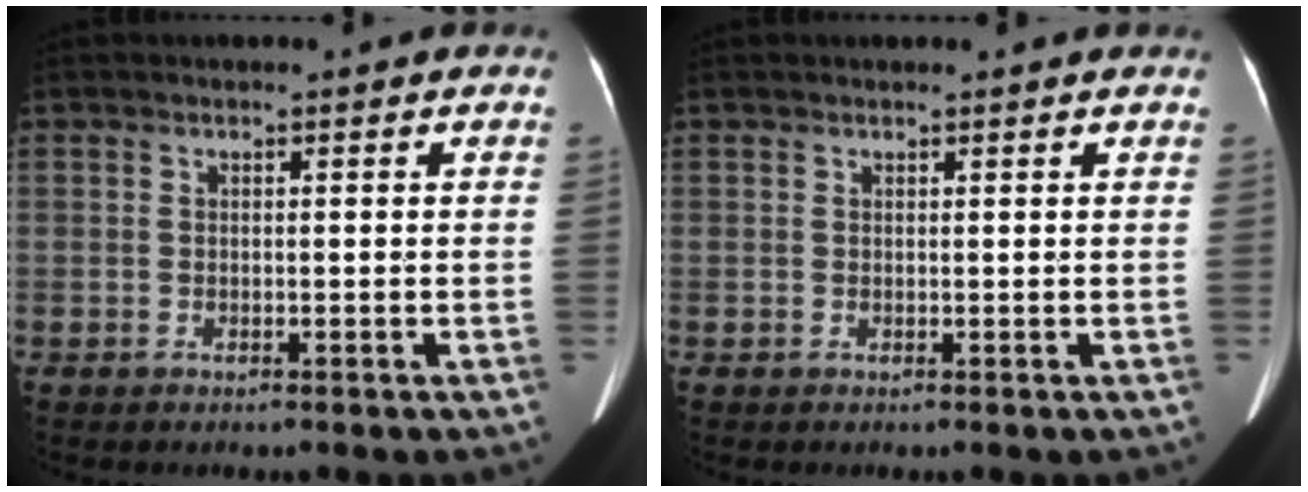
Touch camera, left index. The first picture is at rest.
{"total": 1.6, "force": [1.5, 0.1, 0.5], "torque": [-0.010, 0.013, 0.016]}